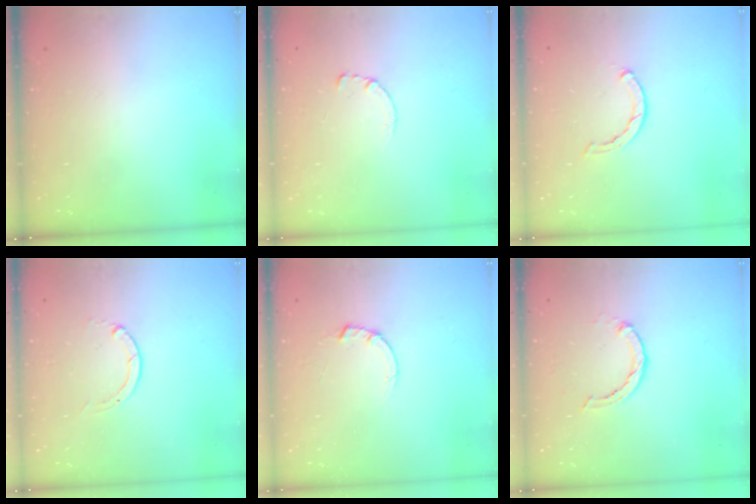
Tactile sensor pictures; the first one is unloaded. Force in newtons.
{"total": 0.7, "press": 0.6, "slide": 0.1}
{"total": 0.5, "press": 0.5, "slide": 0.2}
{"total": 0.0}
{"total": 1.5, "press": 1.5, "slide": 0.3}
{"total": 3.0, "press": 3.0, "slide": 0.4}